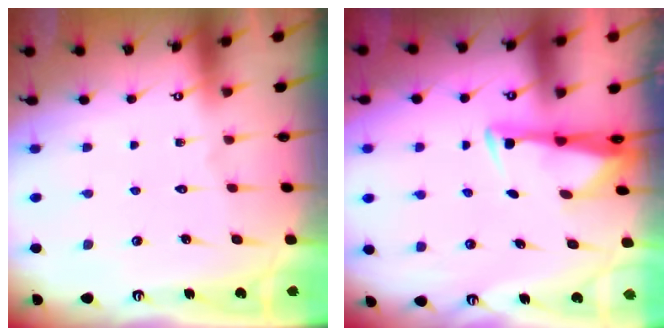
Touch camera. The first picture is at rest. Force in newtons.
{"total": 3.2, "press": 3.1, "slide": 0.9}